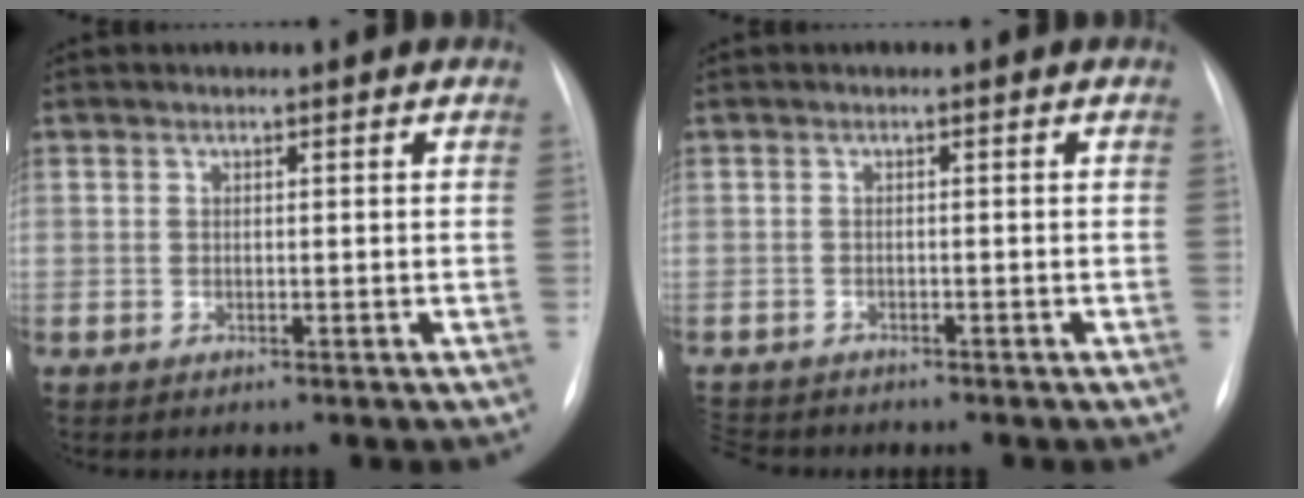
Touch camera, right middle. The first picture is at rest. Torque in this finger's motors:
{"motor_torque": [-0.13, 0.14, 0.00, 0.00]}